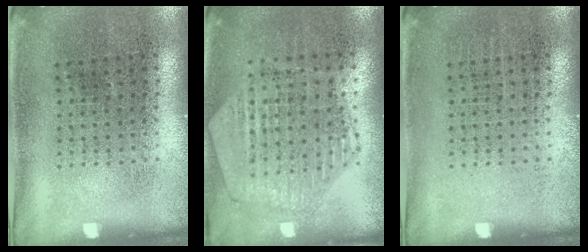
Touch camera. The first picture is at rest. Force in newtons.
{"total": 1.1, "press": 1.1, "slide": 0.1}
{"total": 0.0}